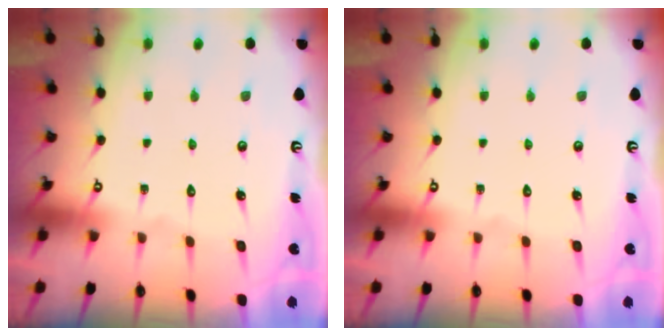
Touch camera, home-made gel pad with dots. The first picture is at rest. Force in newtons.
{"total": 0.0}